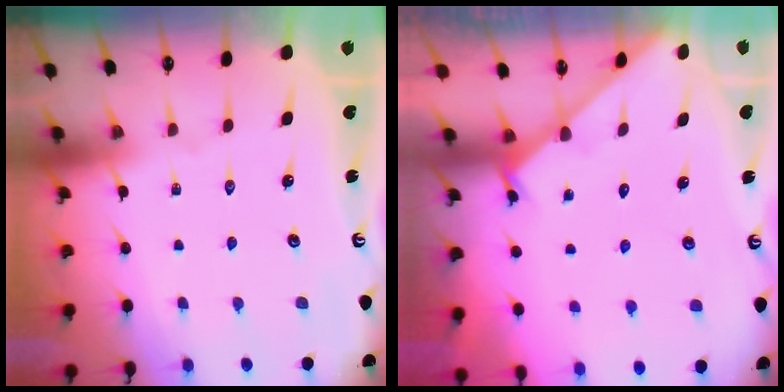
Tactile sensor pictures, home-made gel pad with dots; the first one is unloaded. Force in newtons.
{"total": 1.1, "press": 1.1, "slide": 0.1}